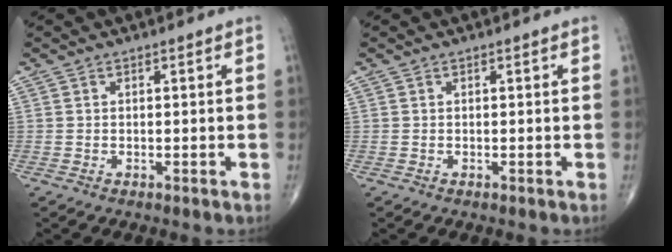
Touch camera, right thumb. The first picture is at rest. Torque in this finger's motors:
{"motor_torque": [0.00, 0.00, 0.00, 0.00, 0.00]}